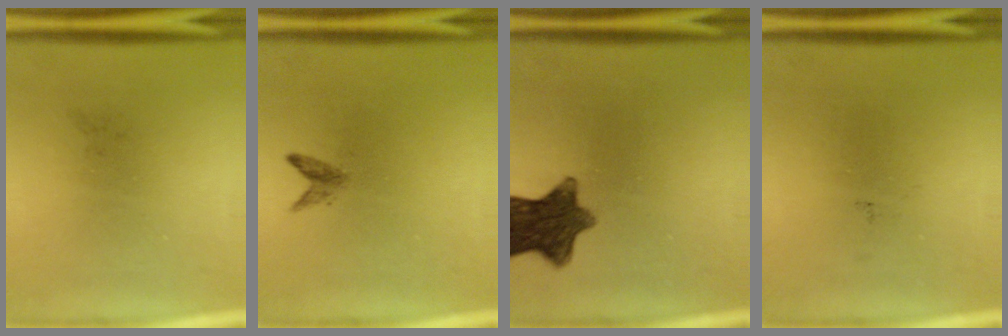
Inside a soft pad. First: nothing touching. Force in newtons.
{"total": 1.3}
{"total": 10.2}
{"total": 0.0}